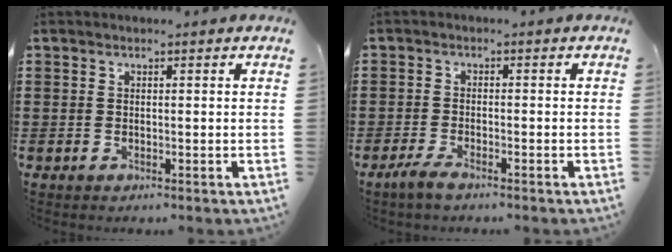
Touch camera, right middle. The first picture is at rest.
{"total": 2.4, "force": [-1.8, 0.6, 1.4], "torque": [-0.039, 0.001, -0.040]}